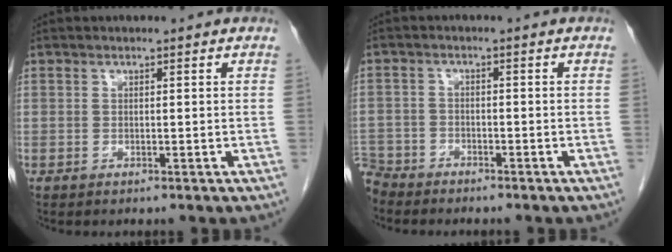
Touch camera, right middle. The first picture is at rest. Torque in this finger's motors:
{"motor_torque": [1.12, -1.02, 1.02, -0.07]}